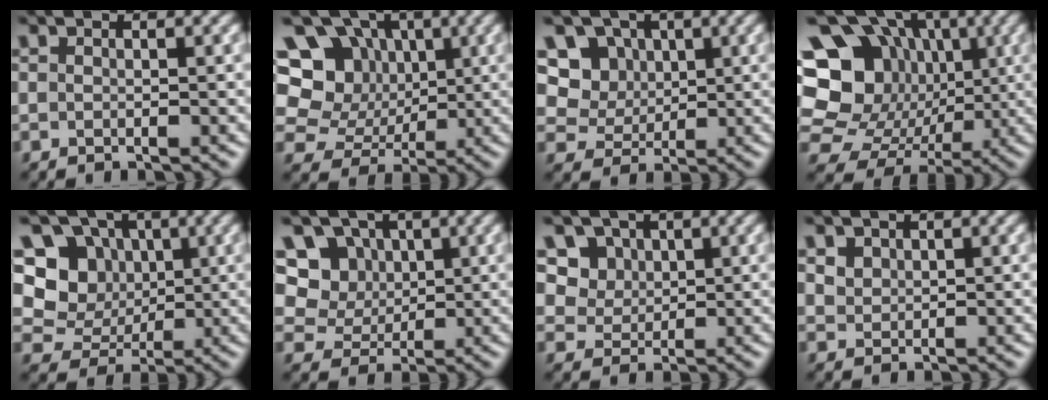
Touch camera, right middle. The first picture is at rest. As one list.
[{"total": 12.7, "force": [4.1, 10.7, 5.4], "torque": [-0.130, 0.037, 0.072]}, {"total": 7.8, "force": [3.3, 6.3, 3.0], "torque": [-0.054, 0.005, 0.046]}, {"total": 18.4, "force": [3.3, 15.8, 8.7], "torque": [-0.173, 0.051, 0.032]}, {"total": 6.7, "force": [1.6, 5.8, 2.8], "torque": [-0.051, 0.009, 0.009]}, {"total": 9.0, "force": [3.5, 7.5, 3.5], "torque": [-0.071, 0.014, 0.047]}, {"total": 5.4, "force": [2.7, 4.2, 2.0], "torque": [-0.045, -0.009, 0.052]}, {"total": 1.9, "force": [1.2, 1.4, 0.6], "torque": [-0.018, -0.002, 0.030]}]